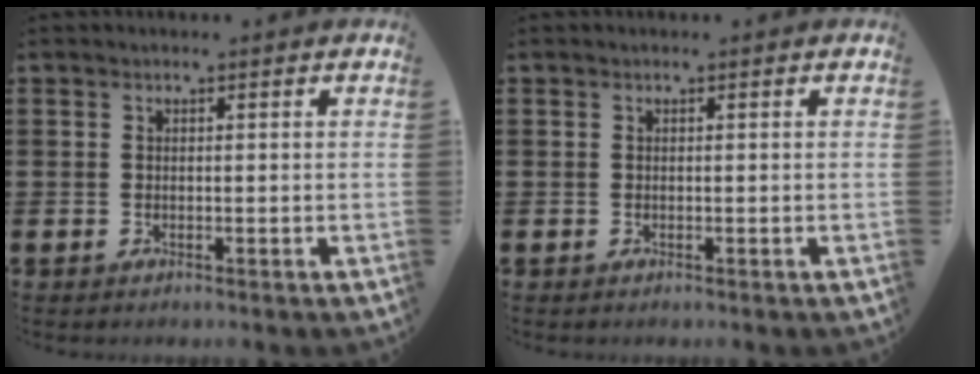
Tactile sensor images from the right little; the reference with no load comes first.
{"total": 0.0}